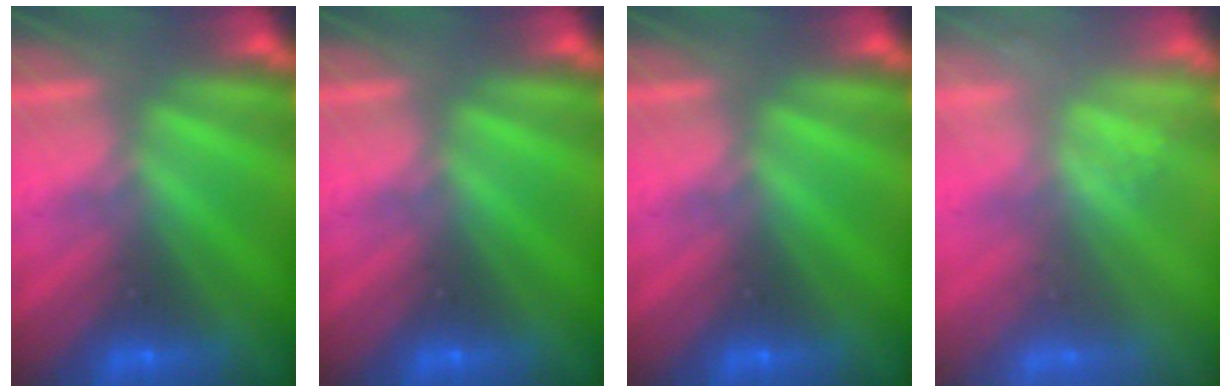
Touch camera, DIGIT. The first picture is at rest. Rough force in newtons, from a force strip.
{"total": 0.0}
{"total": 0.0}
{"total": 2.1}